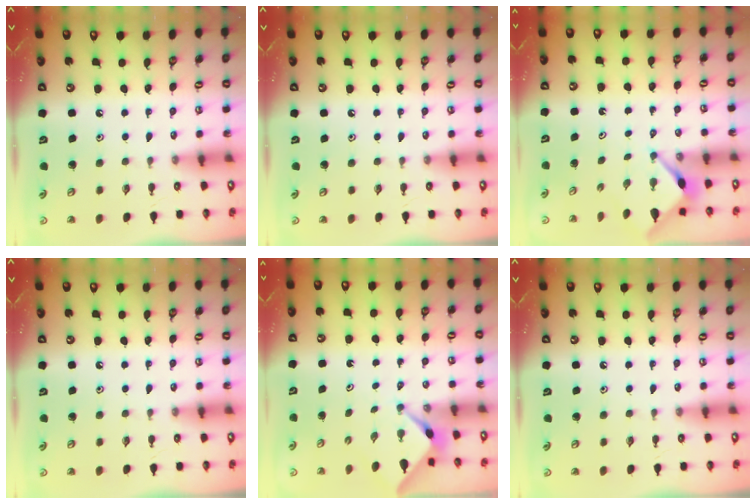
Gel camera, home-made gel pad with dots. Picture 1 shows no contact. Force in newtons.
{"total": 0.0}
{"total": 2.9, "press": 2.9, "slide": 0.3}
{"total": 0.0}
{"total": 2.2, "press": 2.2, "slide": 0.2}
{"total": 0.0}